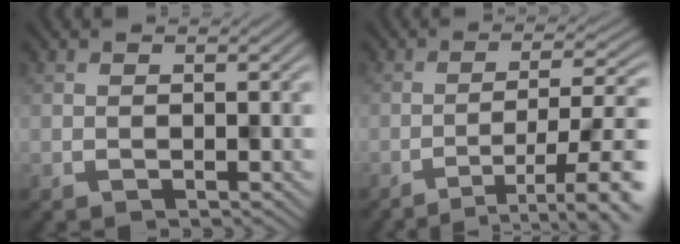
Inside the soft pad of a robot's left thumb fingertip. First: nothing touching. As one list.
[{"total": 9.4, "force": [-4.7, 2.2, 7.8], "torque": [-0.096, 0.009, -0.060]}]